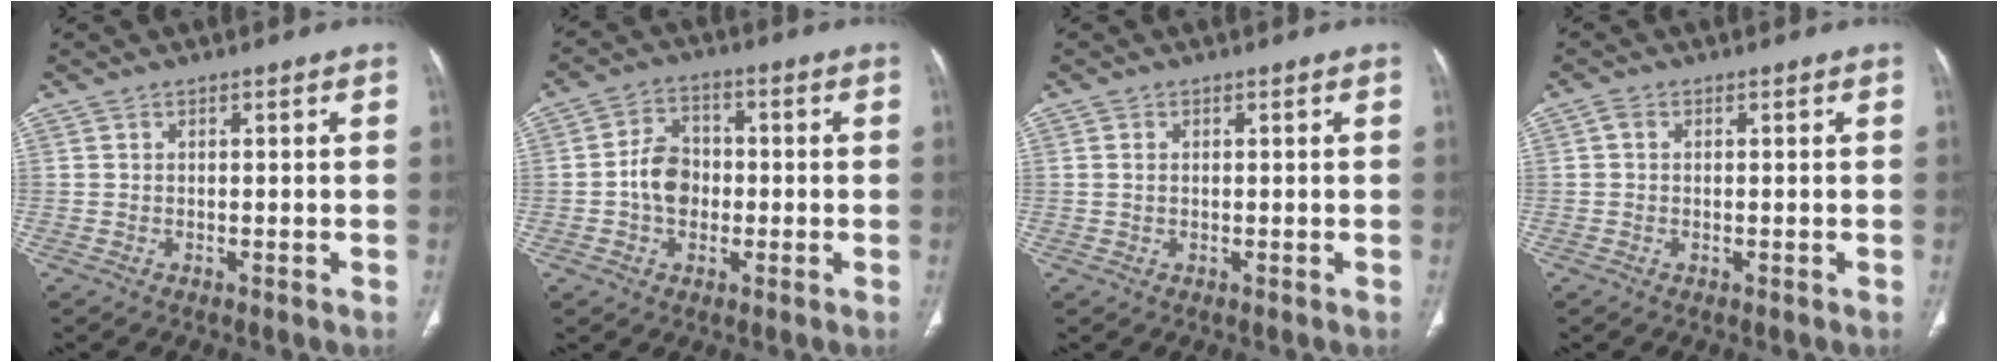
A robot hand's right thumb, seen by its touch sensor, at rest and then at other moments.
{"total": 7.4, "force": [-0.9, 5.8, 4.5], "torque": [-0.056, 0.020, -0.024]}
{"total": 0.8, "force": [0.1, 0.6, 0.5], "torque": [-0.010, 0.001, 0.004]}
{"total": 1.1, "force": [0.1, 0.8, 0.7], "torque": [-0.009, 0.003, -0.002]}